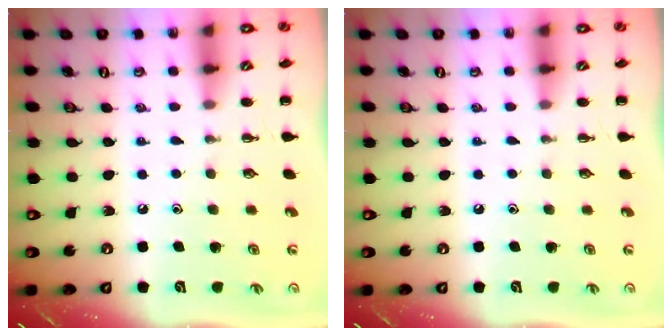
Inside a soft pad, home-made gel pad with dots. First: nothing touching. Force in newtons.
{"total": 0.0}